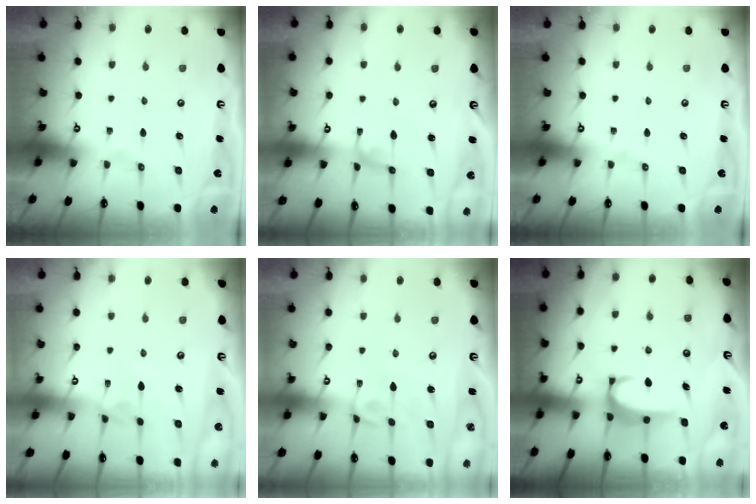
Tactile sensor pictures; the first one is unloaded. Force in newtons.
{"total": 1.9, "press": 1.9, "slide": 0.0}
{"total": 0.0}
{"total": 3.8, "press": 3.8, "slide": 0.2}
{"total": 3.2, "press": 3.2, "slide": 0.2}
{"total": 2.8, "press": 2.8, "slide": 0.3}